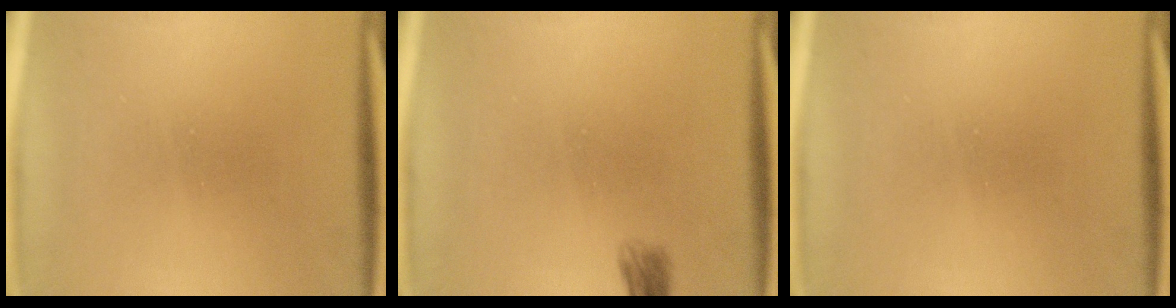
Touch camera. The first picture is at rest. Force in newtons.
{"total": 1.6}
{"total": 0.0}